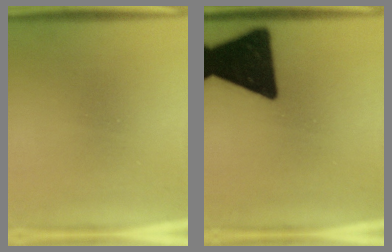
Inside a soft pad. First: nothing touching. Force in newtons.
{"total": 19.0}